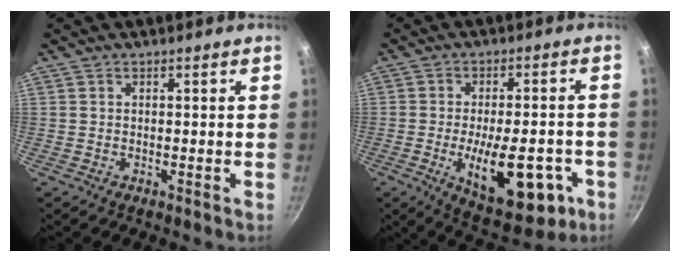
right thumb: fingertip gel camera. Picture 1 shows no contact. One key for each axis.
{"total": 17.3, "fx": -5.4, "fy": 7.7, "fz": 14.5, "tx": -0.178, "ty": 0.006, "tz": -0.064}